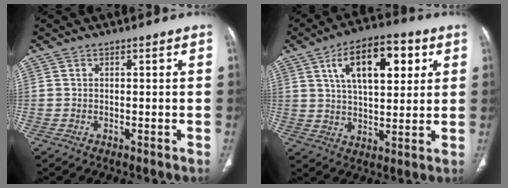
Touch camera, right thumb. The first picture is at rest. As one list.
[{"total": 15.1, "force": [5.7, 7.3, 11.9], "torque": [-0.164, -0.005, 0.092]}]